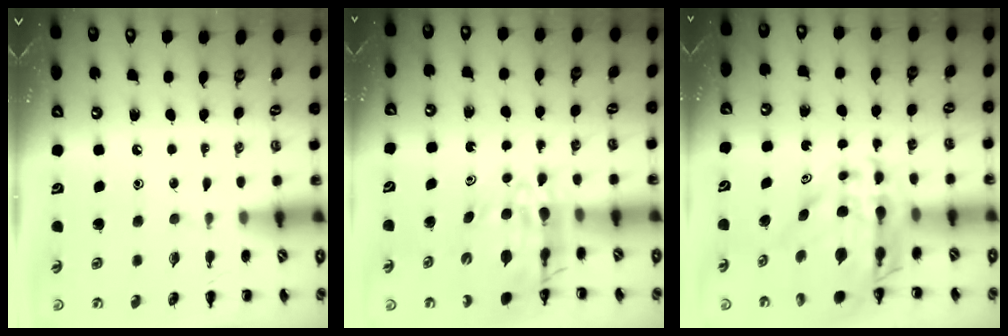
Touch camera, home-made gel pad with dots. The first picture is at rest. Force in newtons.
{"total": 12.2, "press": 11.5, "slide": 3.9}
{"total": 11.3, "press": 10.7, "slide": 3.7}